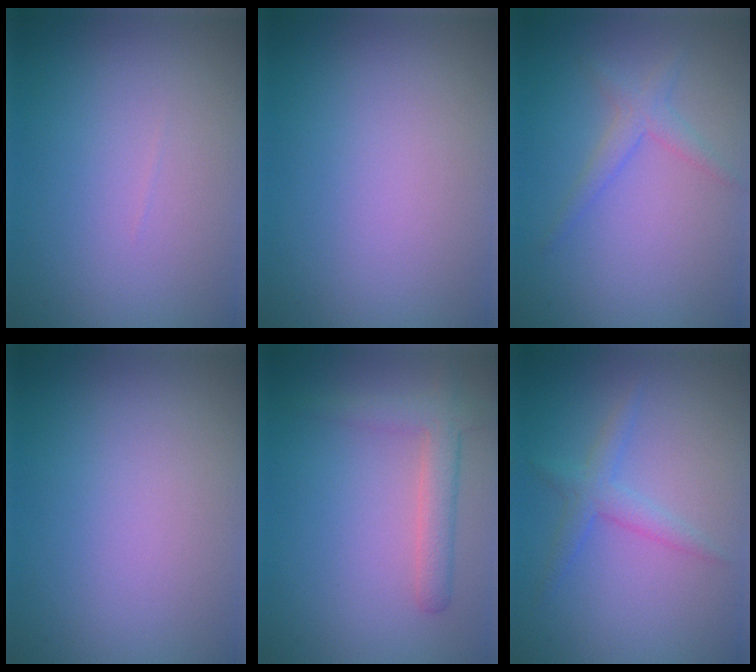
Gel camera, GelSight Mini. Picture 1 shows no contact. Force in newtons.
{"total": 0.0}
{"total": 1.8, "press": 1.8, "slide": 0.1}
{"total": 0.0}
{"total": 2.9, "press": 2.9, "slide": 0.2}
{"total": 2.0, "press": 2.0, "slide": 0.1}